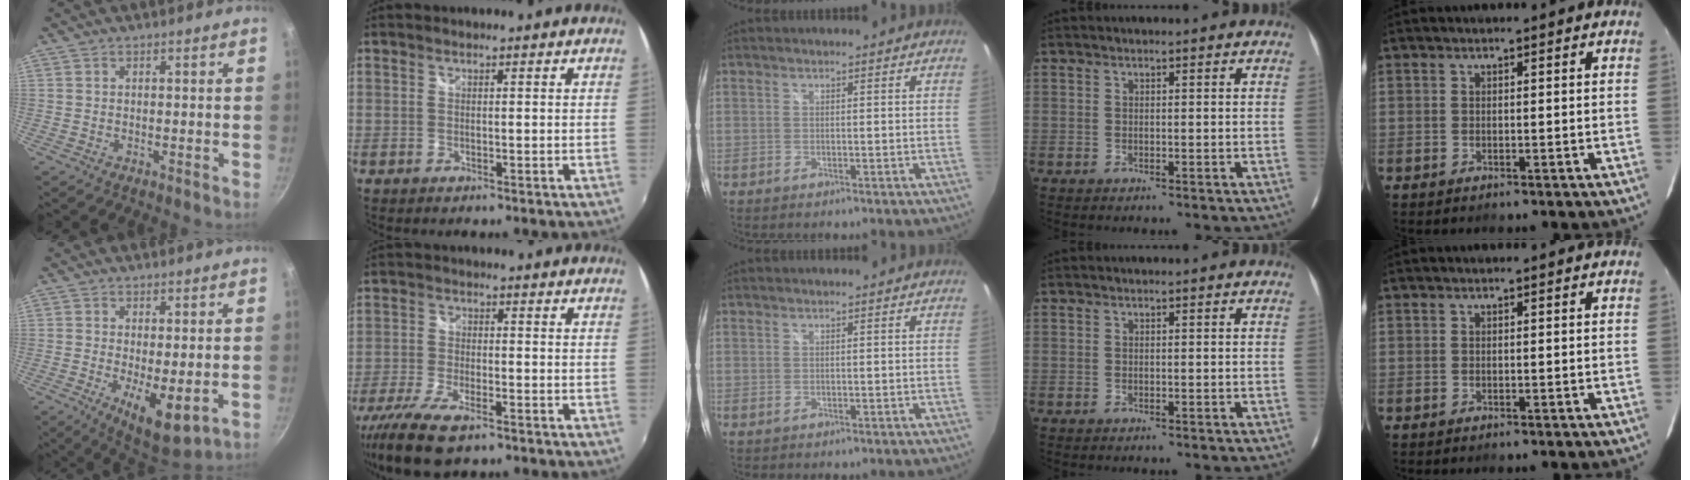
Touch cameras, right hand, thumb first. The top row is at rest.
{"thumb": {"total": 8.7, "force": [-1.6, 3.3, 7.9], "torque": [-0.114, -0.015, -0.012]}, "index": {"total": 11.8, "force": [-8.2, 3.9, 7.5], "torque": [-0.178, -0.037, -0.156]}}